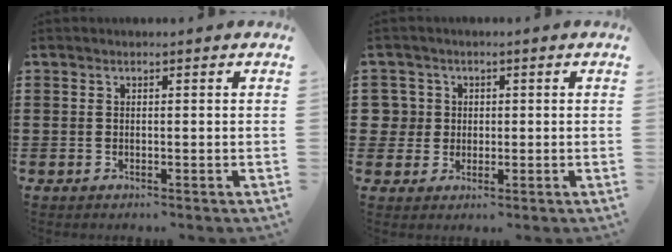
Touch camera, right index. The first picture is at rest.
{"total": 3.3, "force": [0.3, 3.3, 0.4], "torque": [-0.024, 0.011, 0.004]}